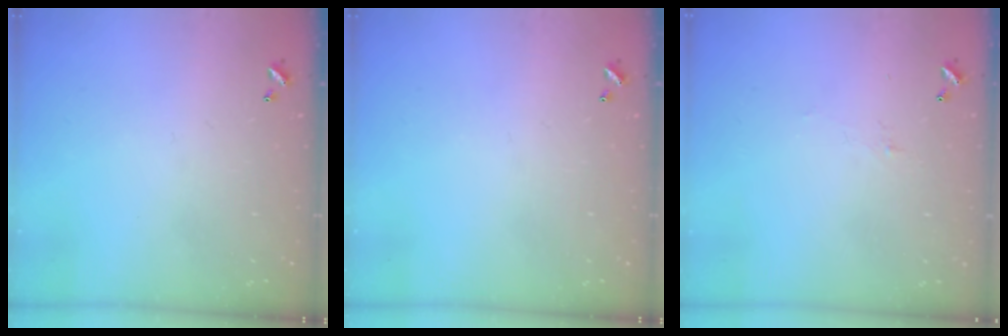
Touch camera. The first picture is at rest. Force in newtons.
{"total": 0.0}
{"total": 1.5, "press": 1.3, "slide": 0.6}